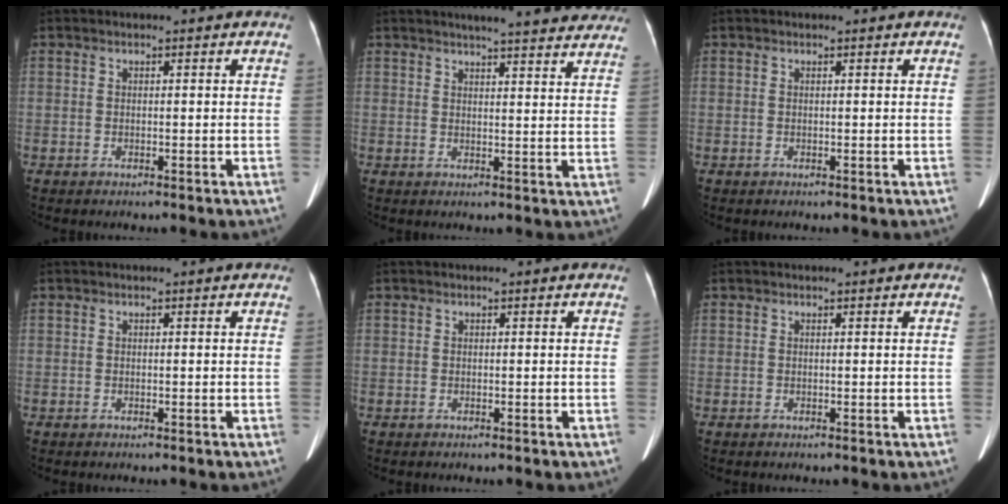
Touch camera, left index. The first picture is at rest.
{"total": 16.1, "force": [14.4, 1.9, 6.9], "torque": [-0.076, 0.002, 0.162]}
{"total": 0.0}
{"total": 0.0}
{"total": 0.0}
{"total": 0.0}